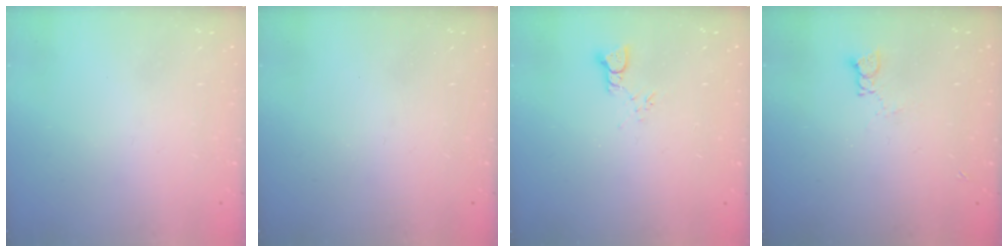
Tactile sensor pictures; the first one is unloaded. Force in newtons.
{"total": 0.0}
{"total": 2.3, "press": 2.3, "slide": 0.1}
{"total": 2.8, "press": 2.8, "slide": 0.4}